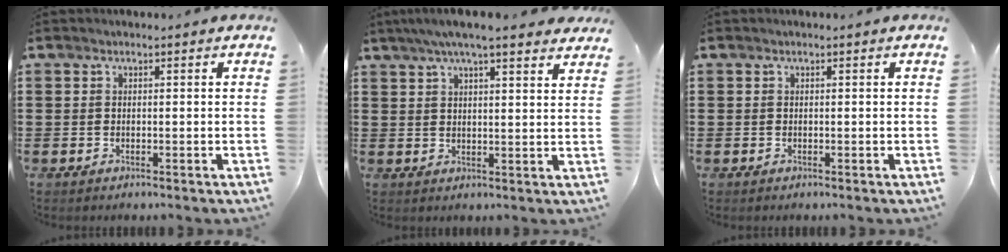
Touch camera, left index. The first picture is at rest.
{"total": 5.9, "force": [4.9, 0.3, 3.3], "torque": [-0.075, -0.006, 0.086]}
{"total": 0.0}